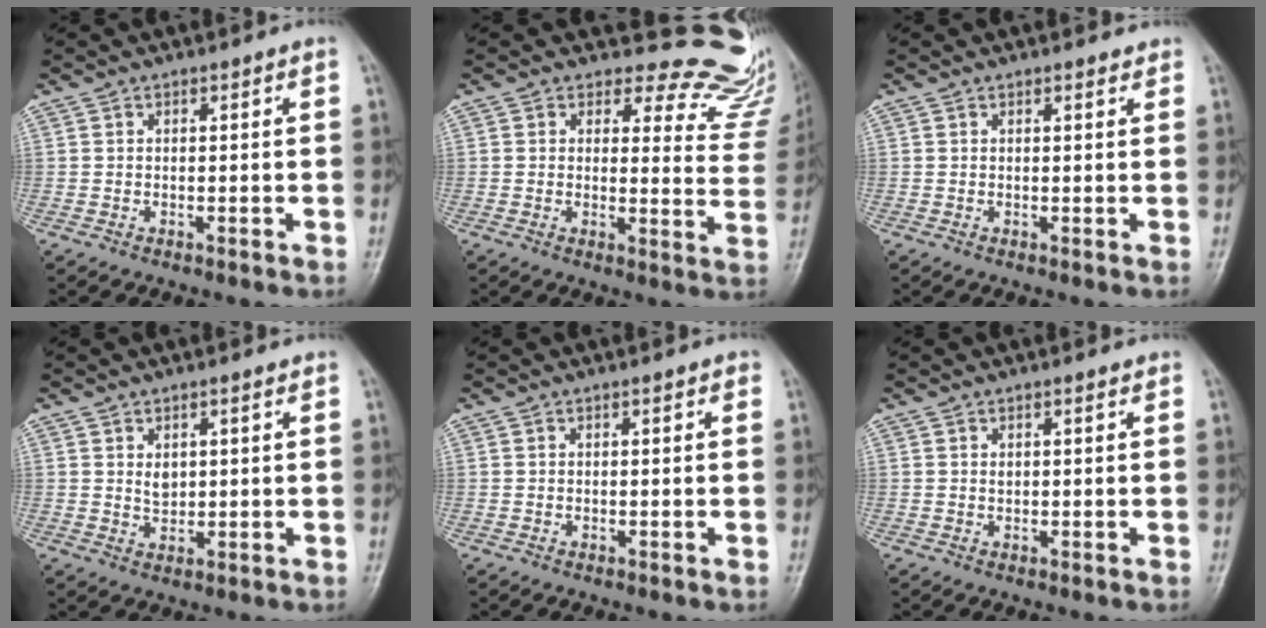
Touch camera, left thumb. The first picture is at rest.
{"total": 14.6, "force": [13.6, 5.2, 0.6], "torque": [0.055, -0.135, 0.118]}
{"total": 0.9, "force": [0.7, 0.4, 0.2], "torque": [0.001, -0.004, 0.010]}
{"total": 2.5, "force": [0.9, 1.7, 1.6], "torque": [-0.014, -0.010, 0.022]}
{"total": 0.7, "force": [0.5, 0.3, 0.5], "torque": [-0.007, 0.000, 0.003]}
{"total": 0.8, "force": [0.5, 0.4, 0.4], "torque": [0.000, -0.002, 0.010]}